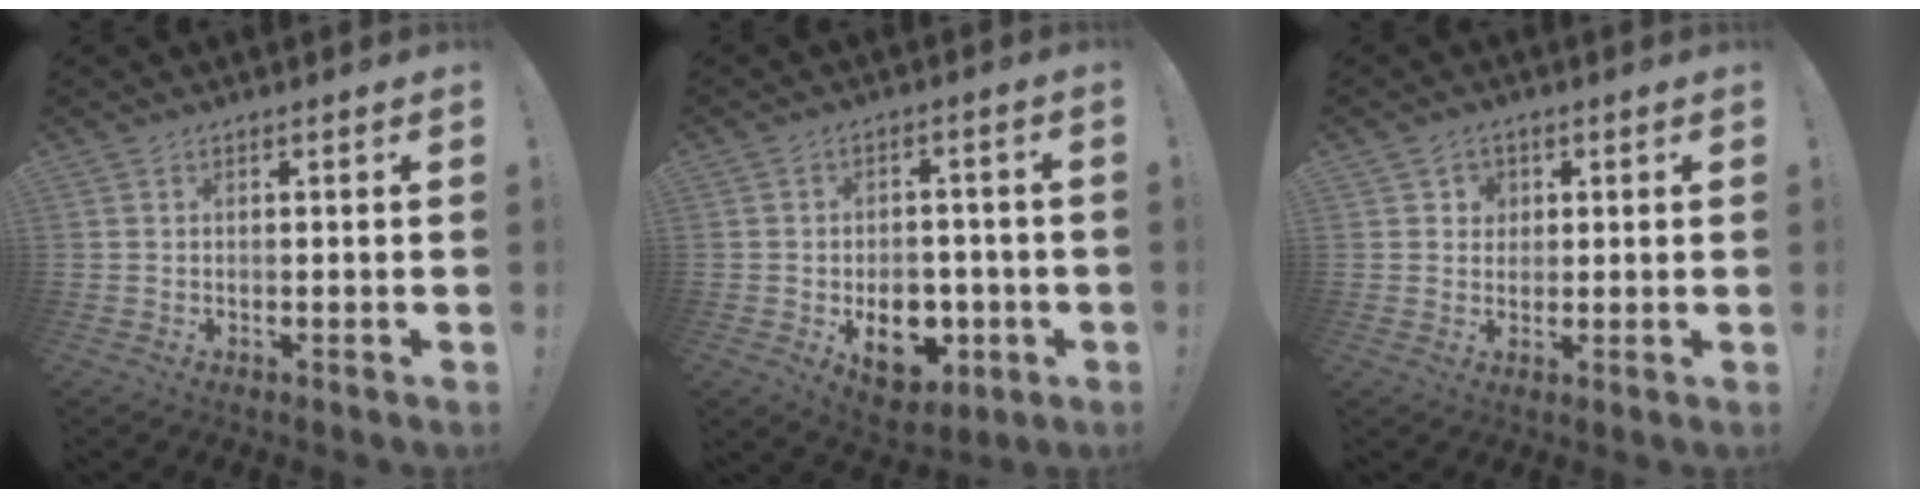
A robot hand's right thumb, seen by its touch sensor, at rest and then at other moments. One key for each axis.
{"total": 11.9, "fx": -3.6, "fy": 8.9, "fz": 7.0, "tx": -0.078, "ty": 0.019, "tz": -0.051}
{"total": 3.2, "fx": 1.3, "fy": 2.8, "fz": 0.8, "tx": -0.010, "ty": -0.003, "tz": 0.022}